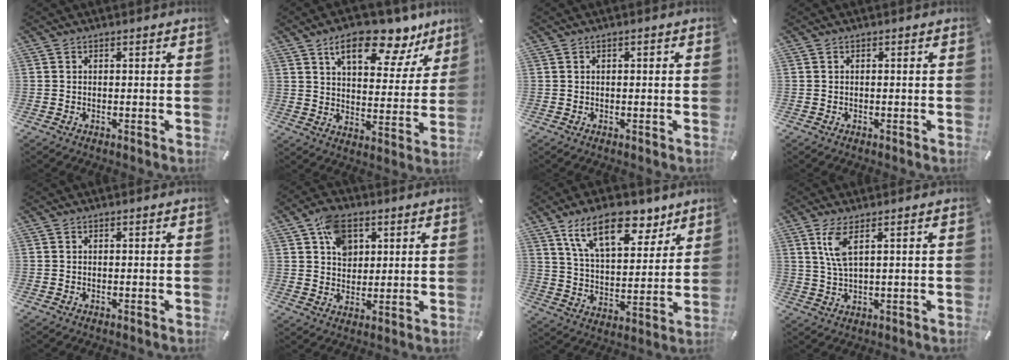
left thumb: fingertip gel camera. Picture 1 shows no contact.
{"total": 15.3, "force": [10.8, 6.8, 8.4], "torque": [-0.113, -0.065, 0.181]}
{"total": 0.7, "force": [0.1, 0.4, 0.5], "torque": [-0.010, 0.004, 0.000]}
{"total": 0.0}
{"total": 0.0}
{"total": 8.9, "force": [3.7, 6.7, 4.5], "torque": [-0.072, 0.004, 0.068]}
{"total": 16.6, "force": [11.1, 8.3, 9.2], "torque": [-0.152, -0.050, 0.195]}
{"total": 5.7, "force": [2.5, 1.6, 4.8], "torque": [-0.110, 0.000, 0.040]}